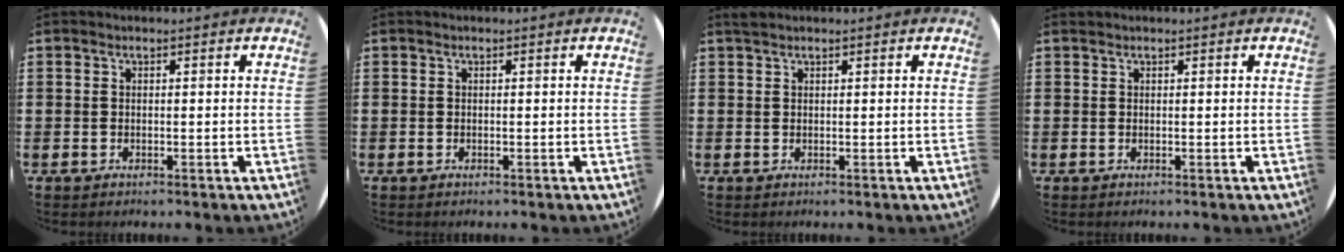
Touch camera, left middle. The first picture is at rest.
{"total": 0.0}
{"total": 0.6, "force": [0.6, 0.0, 0.1], "torque": [-0.004, 0.000, 0.012]}
{"total": 0.0}